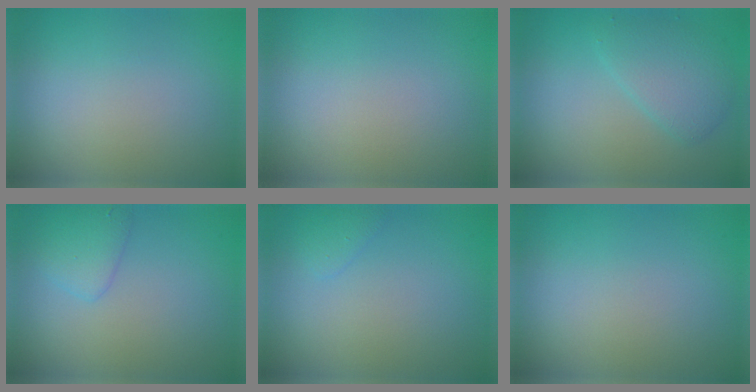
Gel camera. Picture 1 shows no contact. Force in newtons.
{"total": 0.0}
{"total": 3.0, "press": 3.0, "slide": 0.2}
{"total": 1.8, "press": 1.8, "slide": 0.2}
{"total": 0.9, "press": 0.9, "slide": 0.0}
{"total": 0.0}